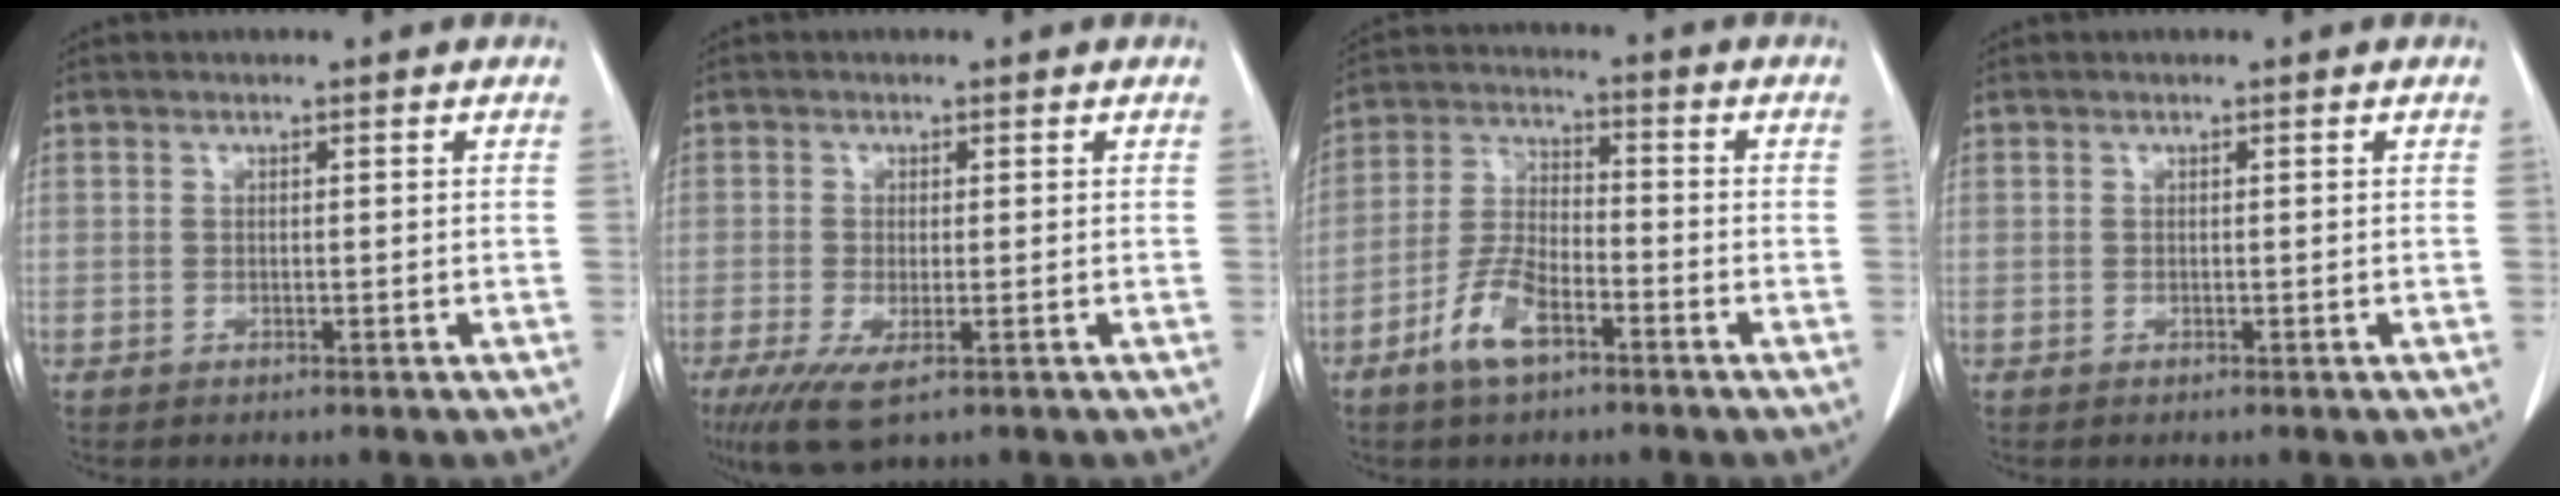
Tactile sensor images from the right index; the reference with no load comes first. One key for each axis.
{"total": 5.4, "fx": -2.7, "fy": 1.4, "fz": 4.5, "tx": -0.084, "ty": -0.017, "tz": -0.043}
{"total": 8.0, "fx": -4.7, "fy": 3.1, "fz": 5.8, "tx": -0.128, "ty": 0.003, "tz": -0.093}
{"total": 0.0}